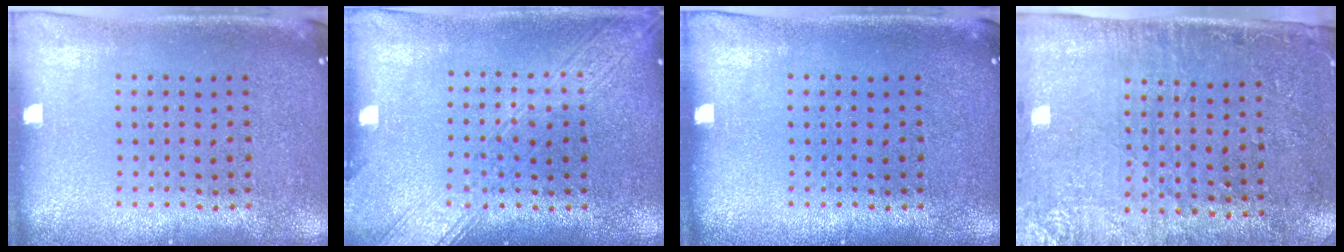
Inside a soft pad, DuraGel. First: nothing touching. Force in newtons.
{"total": 3.2, "press": 3.2, "slide": 0.5}
{"total": 0.0}
{"total": 2.9, "press": 2.5, "slide": 1.5}